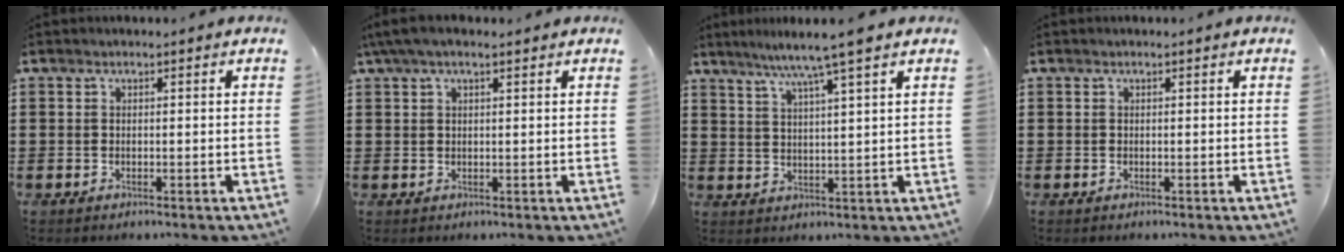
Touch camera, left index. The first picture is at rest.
{"total": 2.8, "force": [1.6, 0.7, 2.2], "torque": [-0.046, 0.005, 0.029]}
{"total": 6.1, "force": [4.5, -0.8, 4.0], "torque": [-0.091, -0.012, 0.074]}
{"total": 0.0}